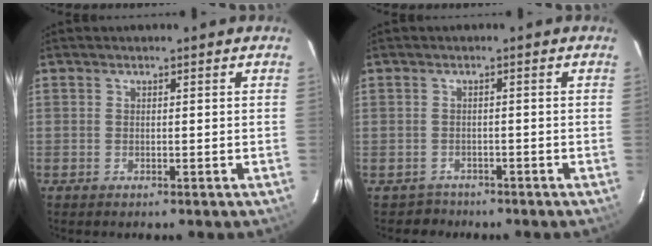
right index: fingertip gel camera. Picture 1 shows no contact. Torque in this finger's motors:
{"motor_torque": [-0.97, -0.33, -0.78, -0.21]}